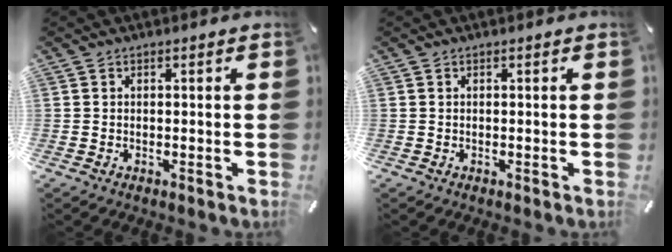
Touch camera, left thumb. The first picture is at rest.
{"total": 0.0}